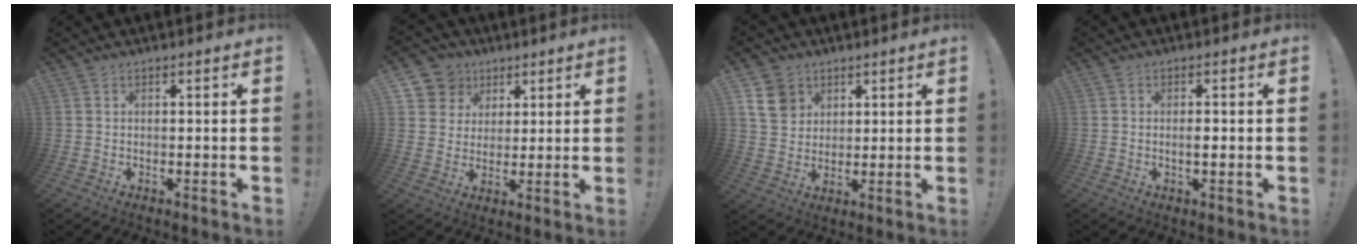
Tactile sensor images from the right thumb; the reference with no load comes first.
{"total": 8.6, "force": [3.8, 7.5, 1.5], "torque": [-0.021, -0.026, 0.078]}
{"total": 9.0, "force": [4.4, 7.3, 2.9], "torque": [-0.042, -0.017, 0.091]}
{"total": 2.1, "force": [-0.3, 0.5, 2.0], "torque": [-0.020, -0.005, -0.010]}